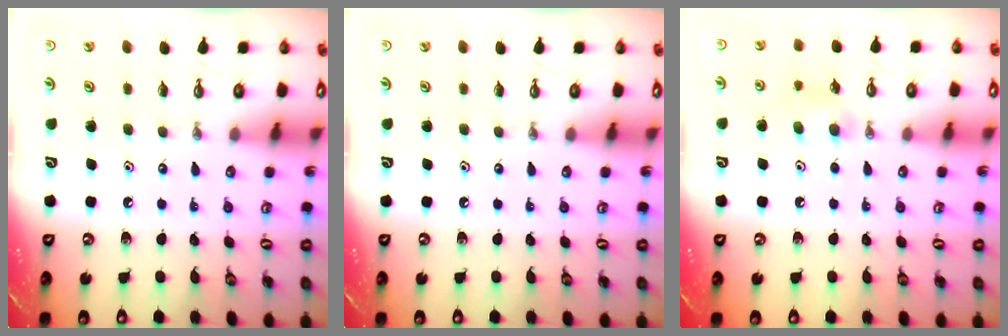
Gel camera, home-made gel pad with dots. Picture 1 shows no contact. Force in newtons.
{"total": 0.0}
{"total": 7.8, "press": 7.4, "slide": 2.3}